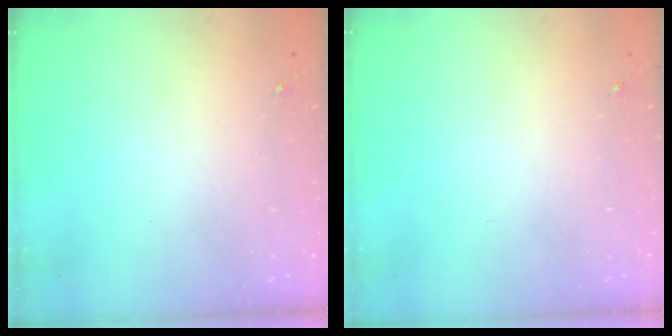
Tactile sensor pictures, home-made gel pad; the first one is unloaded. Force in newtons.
{"total": 0.0}